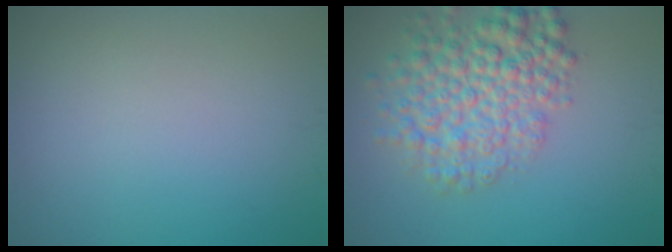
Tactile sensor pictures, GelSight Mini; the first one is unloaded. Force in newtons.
{"total": 6.1, "press": 6.1, "slide": 0.2}